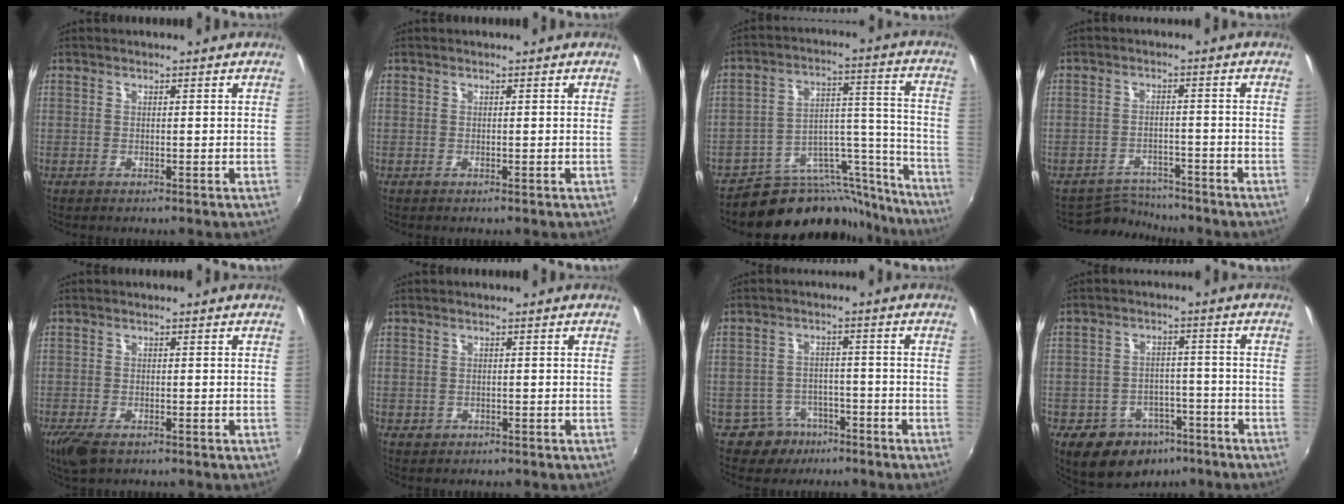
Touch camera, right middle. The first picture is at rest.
{"total": 0.0}
{"total": 18.1, "force": [-16.5, 6.7, 3.3], "torque": [-0.031, 0.069, -0.244]}
{"total": 5.1, "force": [-4.9, 0.7, -0.9], "torque": [0.001, 0.008, -0.085]}
{"total": 4.6, "force": [-3.0, 1.9, 3.0], "torque": [-0.071, -0.019, -0.054]}
{"total": 1.3, "force": [-0.5, 1.1, 0.4], "torque": [-0.008, -0.004, -0.005]}
{"total": 5.6, "force": [-3.9, 4.0, 0.4], "torque": [-0.016, 0.019, -0.056]}
{"total": 11.0, "force": [-6.6, 7.8, 4.1], "torque": [-0.095, 0.016, -0.077]}